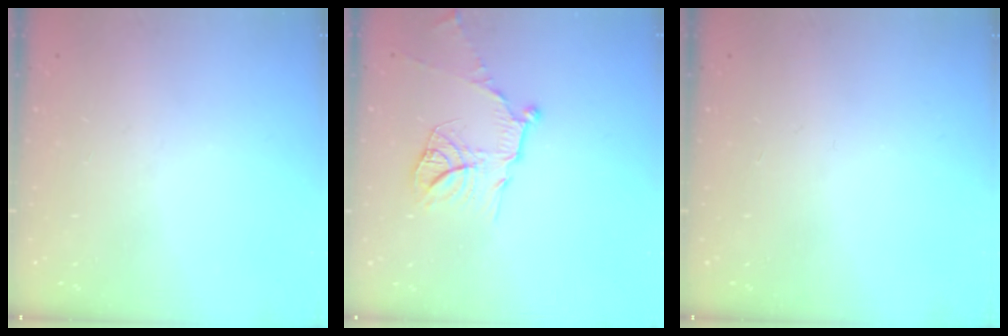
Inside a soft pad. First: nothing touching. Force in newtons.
{"total": 13.4, "press": 13.3, "slide": 1.2}
{"total": 0.0}